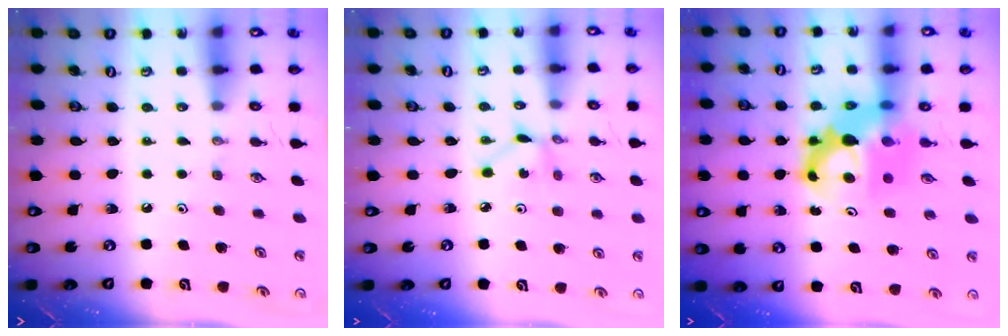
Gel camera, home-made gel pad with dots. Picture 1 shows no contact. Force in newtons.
{"total": 2.2, "press": 2.2, "slide": 0.1}
{"total": 9.4, "press": 9.4, "slide": 0.7}